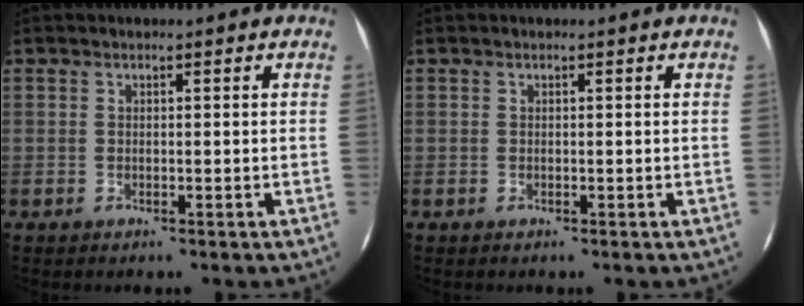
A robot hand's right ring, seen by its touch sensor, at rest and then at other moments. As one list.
[{"total": 0.0}]